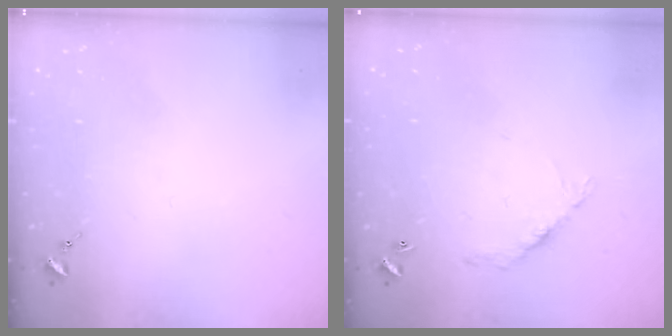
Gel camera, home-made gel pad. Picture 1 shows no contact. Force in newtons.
{"total": 6.4, "press": 6.4, "slide": 0.4}